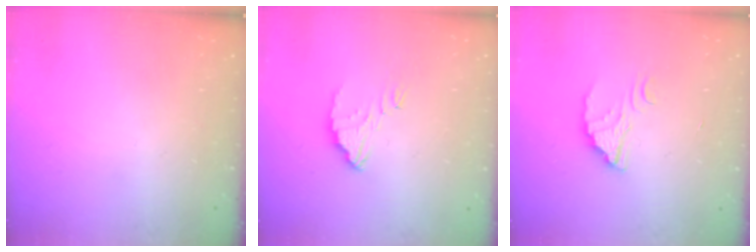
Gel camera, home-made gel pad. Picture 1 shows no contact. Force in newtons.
{"total": 3.7, "press": 3.6, "slide": 0.3}
{"total": 2.7, "press": 2.7, "slide": 0.1}